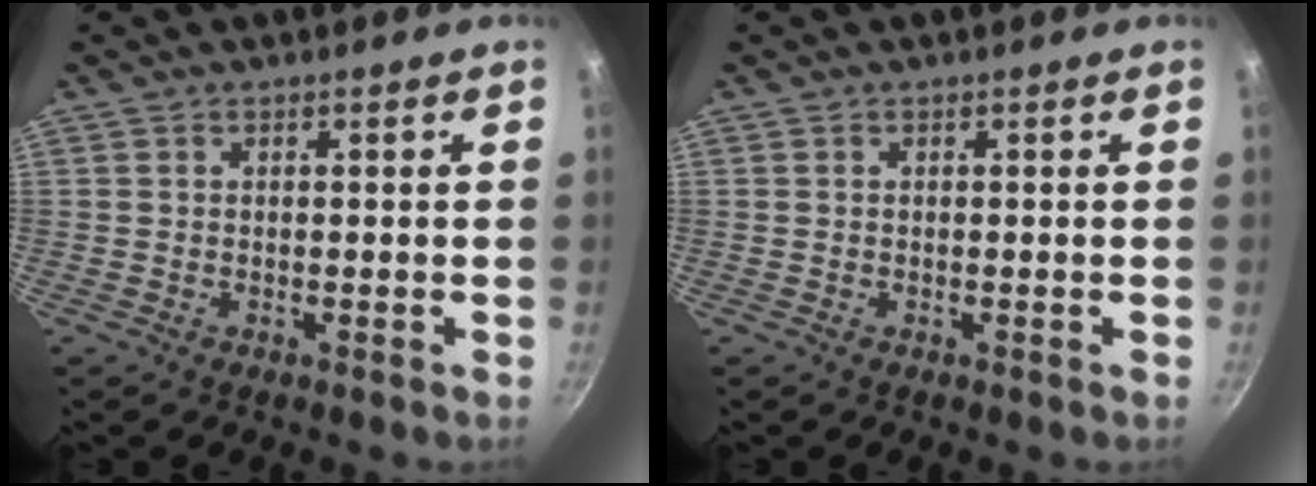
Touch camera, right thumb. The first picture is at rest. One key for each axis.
{"total": 0.0}